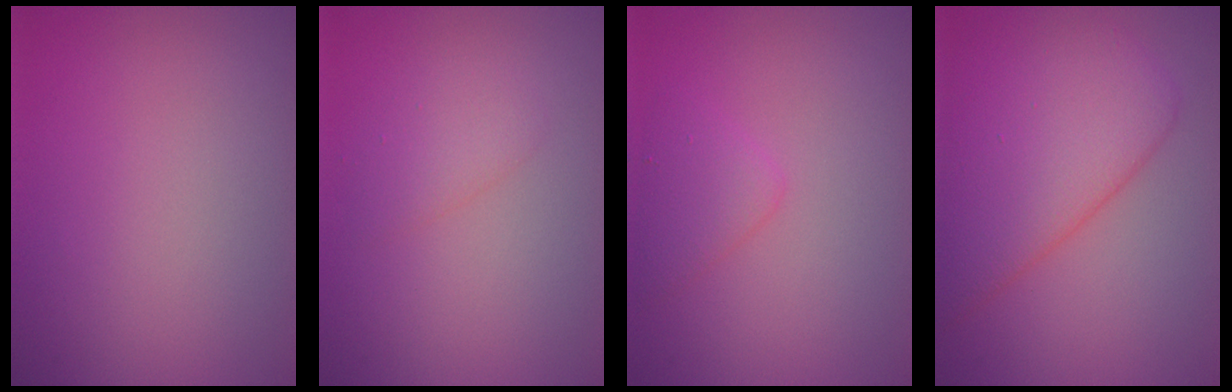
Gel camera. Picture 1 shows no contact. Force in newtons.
{"total": 1.6, "press": 1.6, "slide": 0.1}
{"total": 1.9, "press": 1.9, "slide": 0.0}
{"total": 7.2, "press": 7.2, "slide": 0.1}